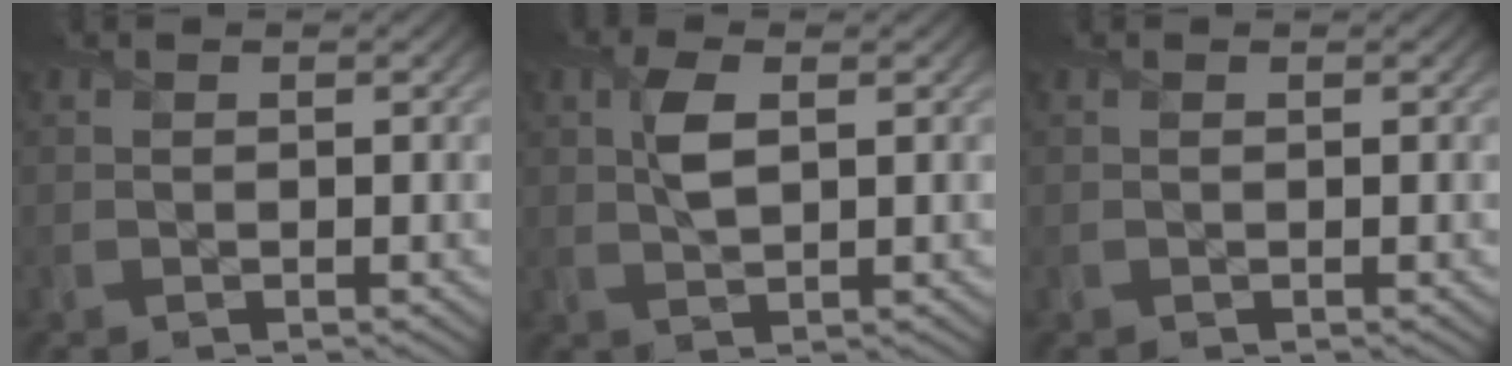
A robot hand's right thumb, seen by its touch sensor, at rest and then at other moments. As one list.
[{"total": 3.3, "force": [0.9, 1.4, 2.9], "torque": [-0.065, 0.002, 0.019]}, {"total": 0.0}]